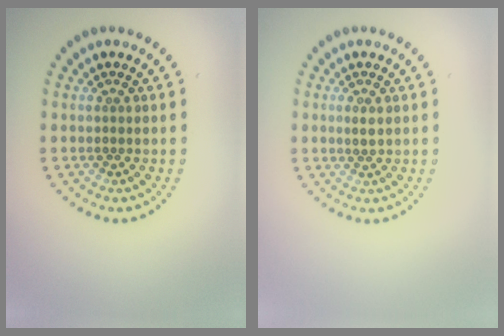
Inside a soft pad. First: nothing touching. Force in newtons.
{"total": 1.0, "press": 1.0, "slide": 0.3}